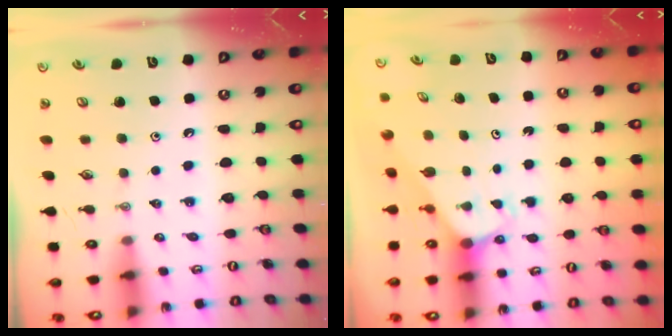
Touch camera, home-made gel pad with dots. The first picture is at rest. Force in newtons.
{"total": 1.8, "press": 1.8, "slide": 0.1}